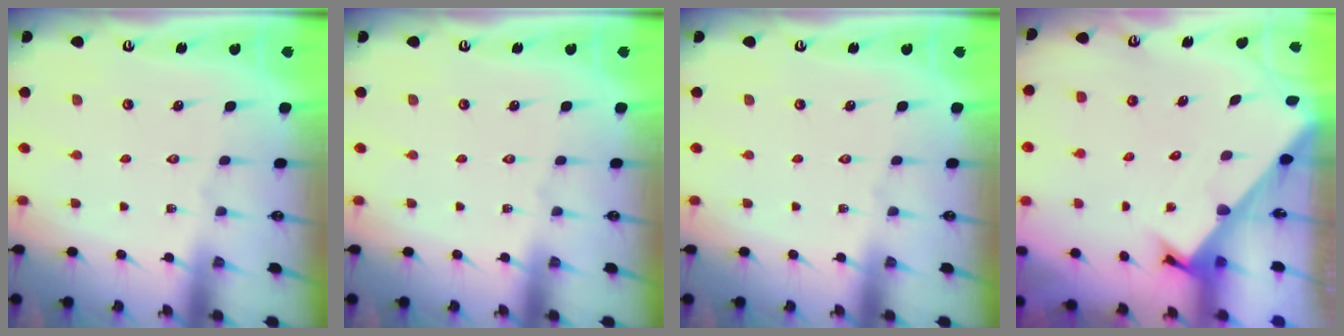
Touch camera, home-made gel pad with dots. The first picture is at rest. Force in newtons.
{"total": 0.0}
{"total": 0.0}
{"total": 2.5, "press": 2.5, "slide": 0.3}